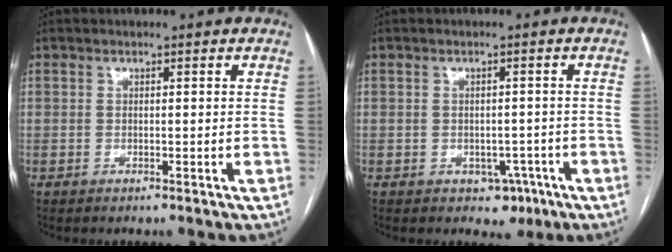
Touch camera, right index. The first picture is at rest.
{"total": 3.5, "force": [-1.6, 2.7, 1.6], "torque": [-0.008, 0.005, -0.010]}